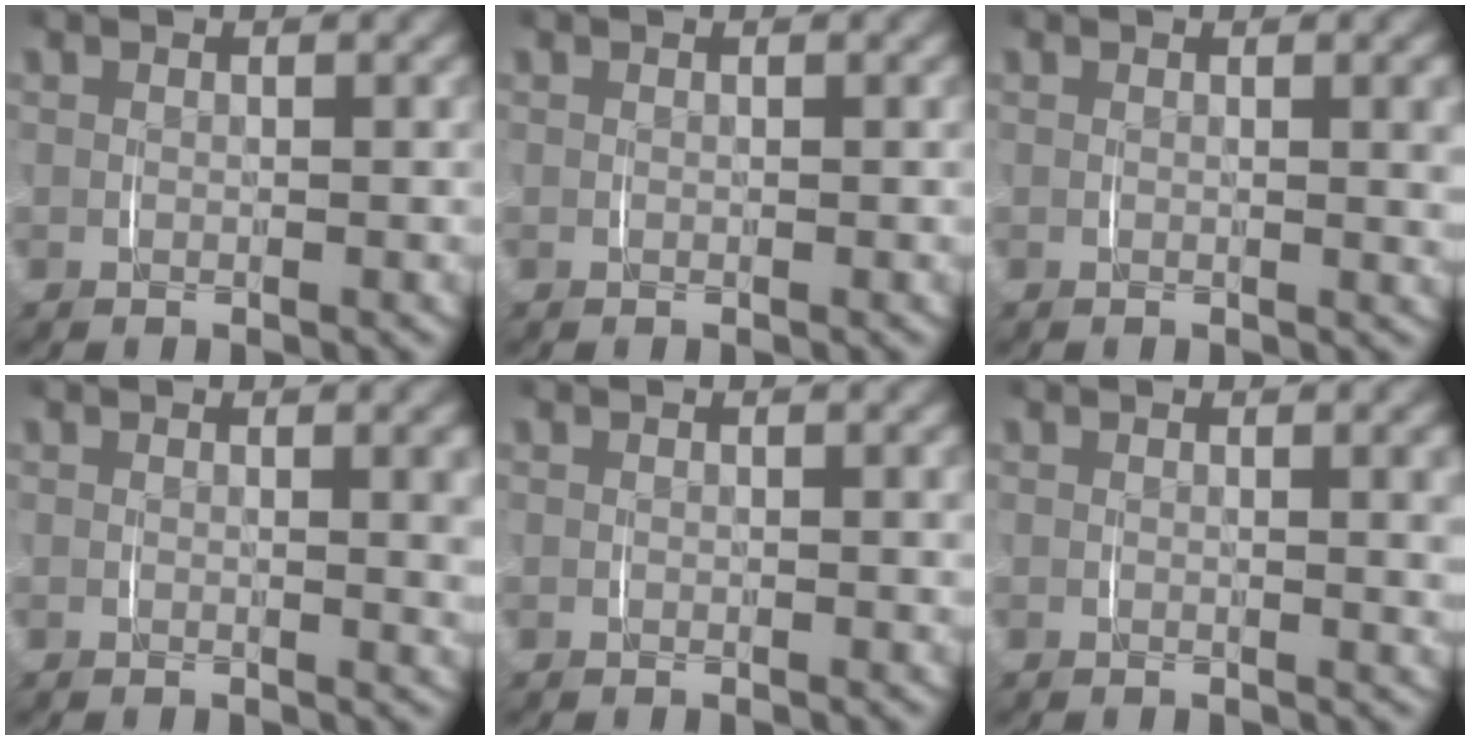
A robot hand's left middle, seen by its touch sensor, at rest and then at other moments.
{"total": 0.0}
{"total": 1.4, "force": [0.4, -0.1, 1.3], "torque": [-0.013, -0.003, 0.006]}
{"total": 1.7, "force": [0.6, 0.0, 1.6], "torque": [-0.015, -0.005, 0.009]}
{"total": 0.0}
{"total": 1.7, "force": [0.6, 0.0, 1.6], "torque": [-0.017, -0.002, 0.008]}